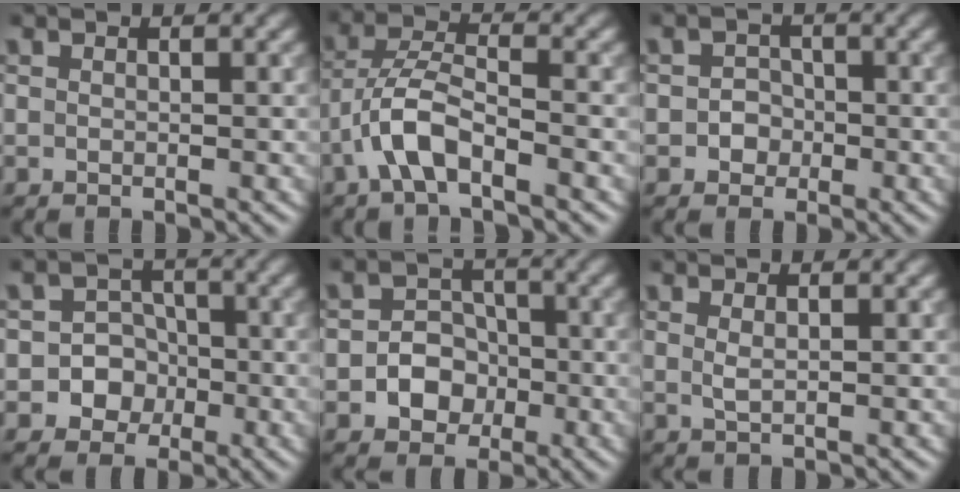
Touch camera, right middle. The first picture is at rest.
{"total": 4.6, "force": [-2.4, 1.5, 3.6], "torque": [-0.071, 0.010, -0.053]}
{"total": 1.8, "force": [-0.4, 1.7, 0.5], "torque": [0.012, 0.002, -0.015]}
{"total": 4.9, "force": [-1.6, 4.6, 0.9], "torque": [0.015, 0.013, -0.044]}
{"total": 4.0, "force": [-1.1, 3.5, 1.7], "torque": [0.008, 0.000, -0.036]}
{"total": 1.0, "force": [0.4, 0.2, 0.9], "torque": [-0.017, -0.001, 0.006]}